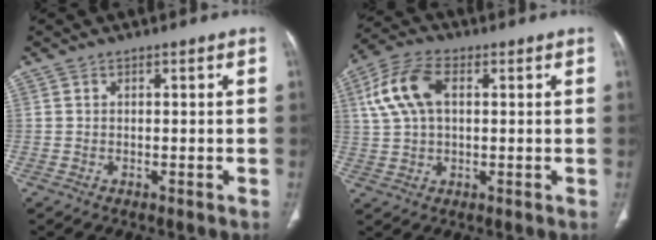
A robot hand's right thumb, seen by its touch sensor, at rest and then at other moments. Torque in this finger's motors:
{"motor_torque": [-1.03, 0.74, 0.39, -0.34, 0.11]}